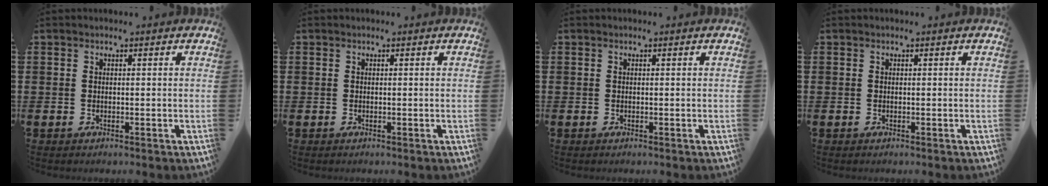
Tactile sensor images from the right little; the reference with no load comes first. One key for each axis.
{"total": 0.0}
{"total": 0.0}
{"total": 0.0}